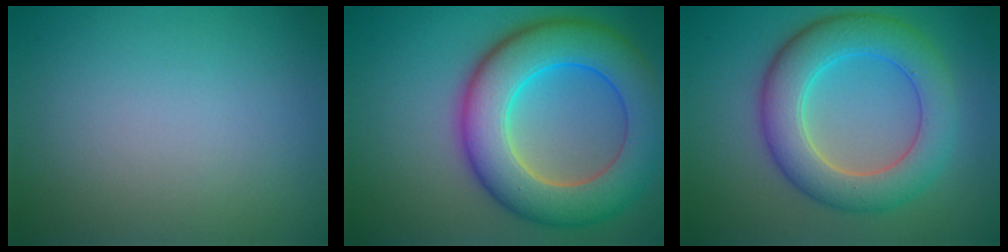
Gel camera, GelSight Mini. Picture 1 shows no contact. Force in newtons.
{"total": 10.6, "press": 10.6, "slide": 0.2}
{"total": 7.2, "press": 7.2, "slide": 0.3}